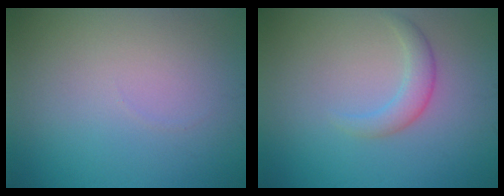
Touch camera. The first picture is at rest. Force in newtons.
{"total": 2.2, "press": 2.2, "slide": 0.2}